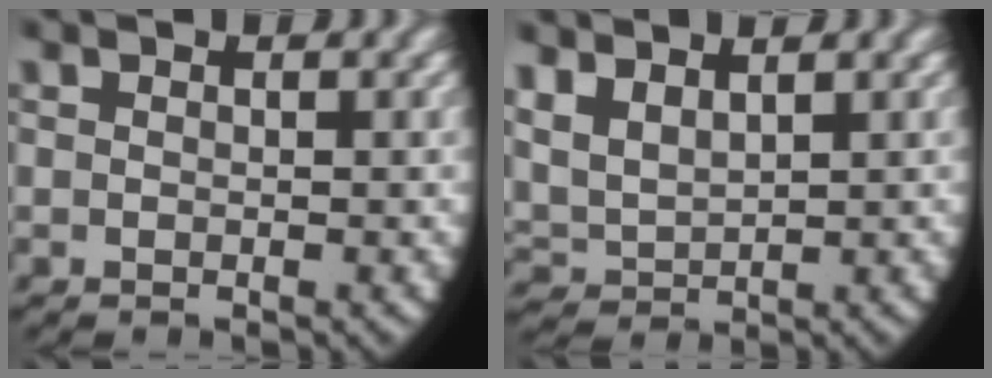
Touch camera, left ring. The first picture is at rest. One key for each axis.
{"total": 5.9, "fx": 2.0, "fy": 4.8, "fz": 2.6, "tx": -0.091, "ty": -0.006, "tz": 0.039}